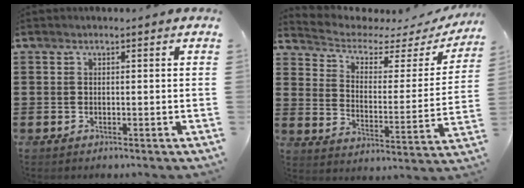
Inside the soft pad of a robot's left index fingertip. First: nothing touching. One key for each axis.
{"total": 3.5, "fx": 2.6, "fy": 1.5, "fz": 1.8, "tx": -0.054, "ty": -0.024, "tz": 0.036}